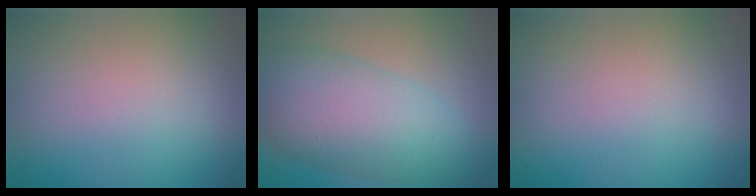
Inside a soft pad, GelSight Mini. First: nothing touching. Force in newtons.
{"total": 7.8, "press": 7.8, "slide": 0.3}
{"total": 0.0}